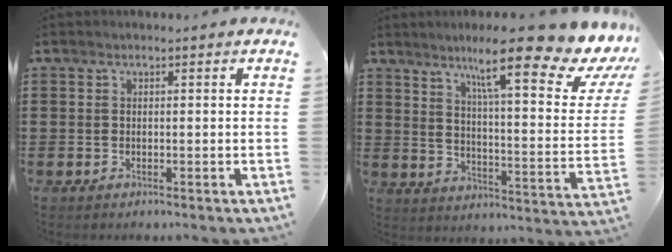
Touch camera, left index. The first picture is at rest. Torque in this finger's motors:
{"motor_torque": [2.14, 0.00, 1.05, 0.21]}